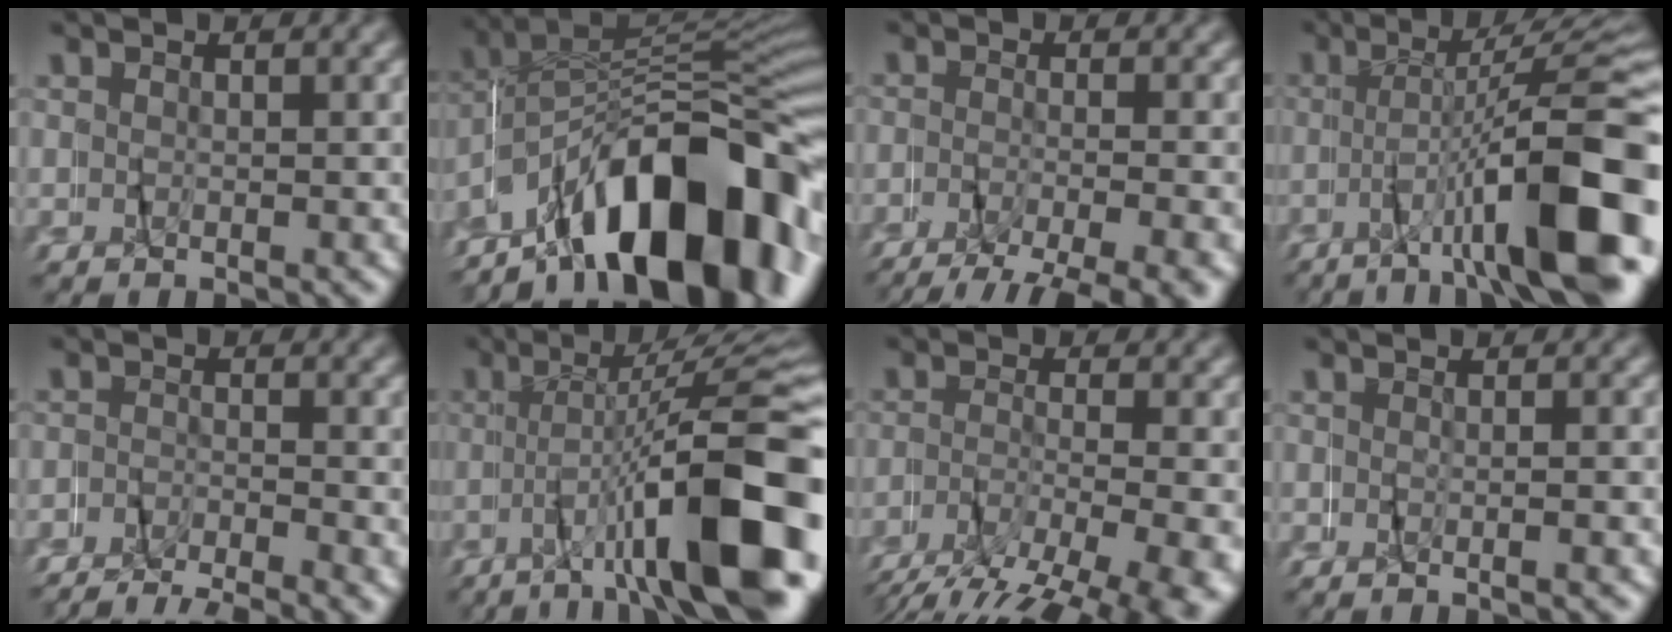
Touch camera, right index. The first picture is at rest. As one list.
[{"total": 18.6, "force": [-9.2, 9.0, 13.4], "torque": [-0.203, -0.013, -0.128]}, {"total": 6.0, "force": [-4.9, 1.5, 3.2], "torque": [-0.045, -0.019, -0.070]}, {"total": 12.4, "force": [-3.7, 2.9, 11.4], "torque": [-0.153, -0.001, -0.045]}, {"total": 6.6, "force": [-6.2, 2.0, 1.2], "torque": [-0.010, -0.016, -0.098]}, {"total": 13.2, "force": [-3.7, 3.2, 12.3], "torque": [-0.166, 0.003, -0.046]}, {"total": 7.1, "force": [-3.8, 2.7, 5.4], "torque": [-0.082, -0.020, -0.055]}, {"total": 1.3, "force": [-0.9, -1.0, -0.1], "torque": [-0.001, 0.008, -0.021]}]